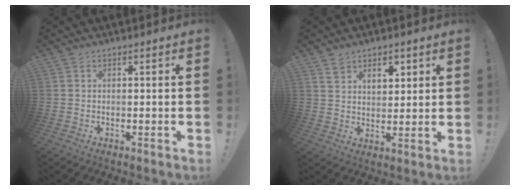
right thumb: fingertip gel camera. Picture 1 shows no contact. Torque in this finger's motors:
{"motor_torque": [0.39, 1.25, 0.39, -0.03, -0.02]}